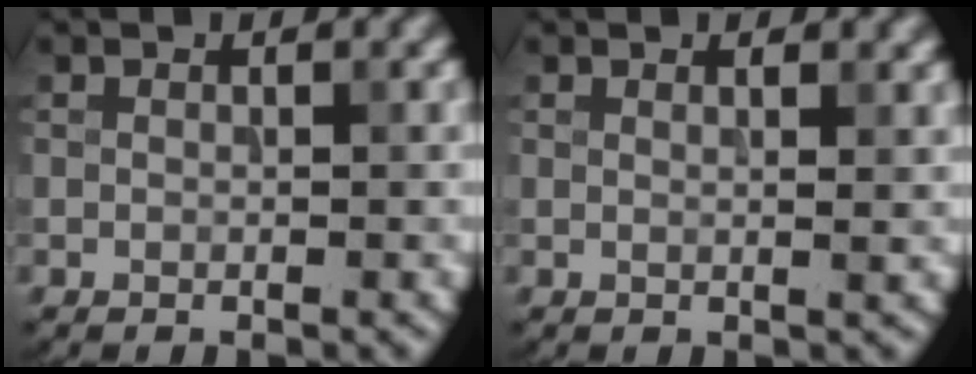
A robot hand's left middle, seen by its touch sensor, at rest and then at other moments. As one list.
[{"total": 1.7, "force": [0.9, 0.6, 1.3], "torque": [-0.009, 0.003, 0.007]}]